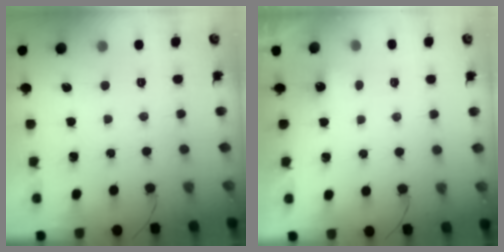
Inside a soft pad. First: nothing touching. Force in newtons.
{"total": 2.2, "press": 2.2, "slide": 0.5}